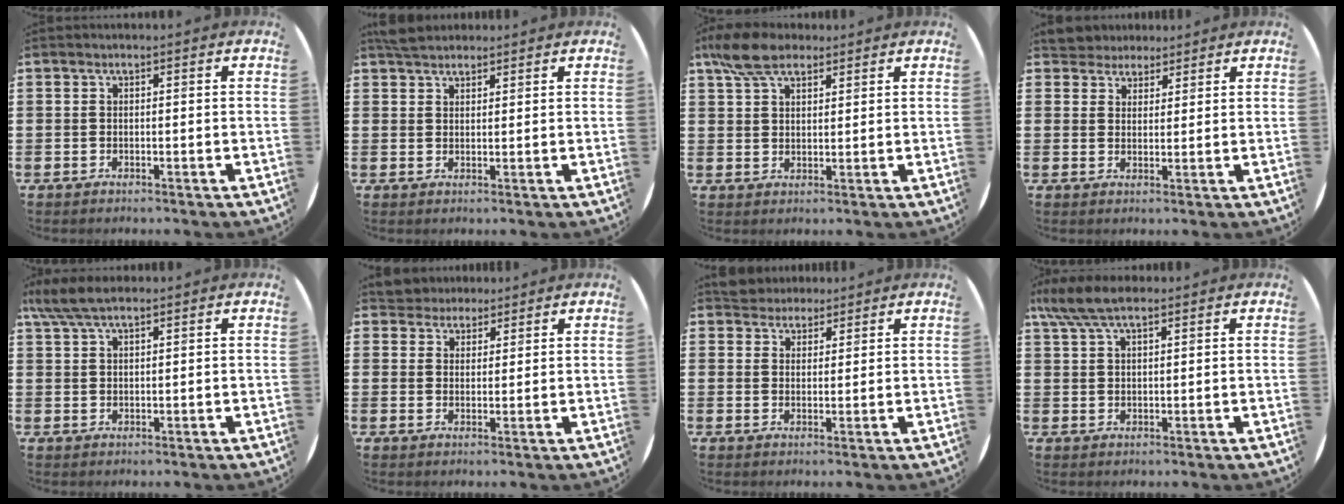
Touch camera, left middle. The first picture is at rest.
{"total": 2.7, "force": [2.5, 0.9, 0.5], "torque": [-0.007, 0.002, 0.047]}
{"total": 6.3, "force": [4.8, 2.7, 3.0], "torque": [-0.072, 0.001, 0.091]}
{"total": 3.8, "force": [3.5, 1.4, -0.3], "torque": [-0.007, -0.002, 0.068]}
{"total": 4.6, "force": [3.5, 1.1, 2.8], "torque": [-0.063, 0.003, 0.064]}
{"total": 3.4, "force": [3.1, 1.3, -0.4], "torque": [-0.004, 0.001, 0.061]}
{"total": 3.4, "force": [3.2, 1.1, -0.2], "torque": [0.002, -0.005, 0.062]}
{"total": 5.8, "force": [4.3, 1.6, 3.5], "torque": [-0.079, 0.000, 0.078]}